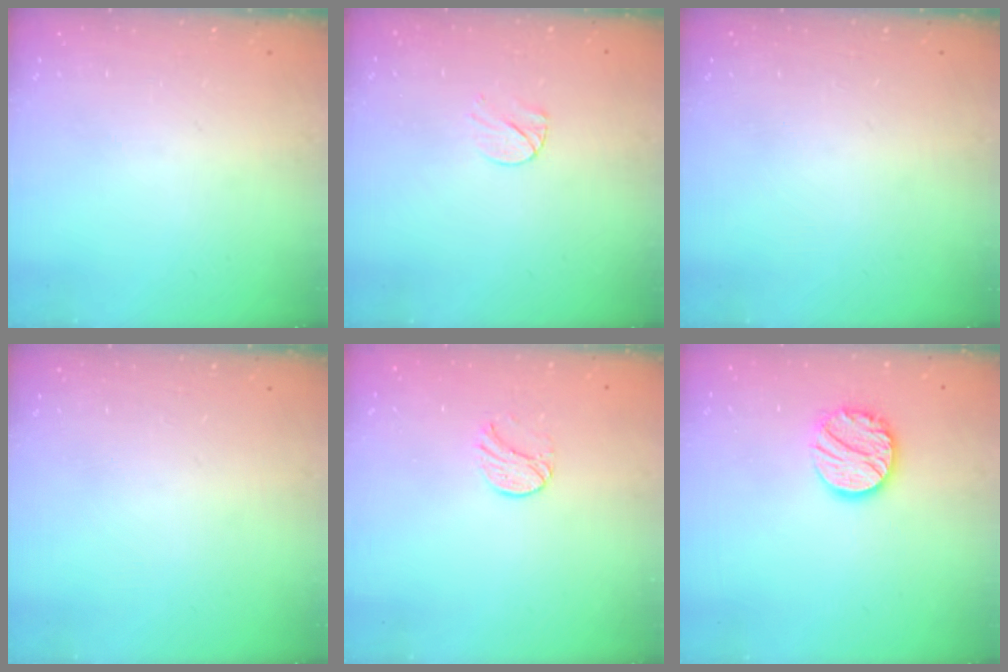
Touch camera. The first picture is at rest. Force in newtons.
{"total": 6.5, "press": 6.5, "slide": 0.6}
{"total": 0.0}
{"total": 0.0}
{"total": 6.5, "press": 6.5, "slide": 0.6}
{"total": 13.7, "press": 13.6, "slide": 1.1}